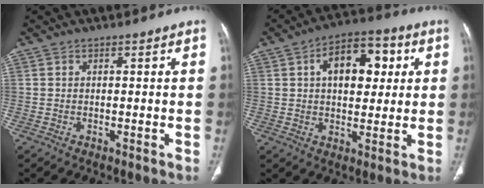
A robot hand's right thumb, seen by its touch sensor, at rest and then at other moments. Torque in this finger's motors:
{"motor_torque": [0.33, 3.71, 0.47, -0.37, 0.07]}